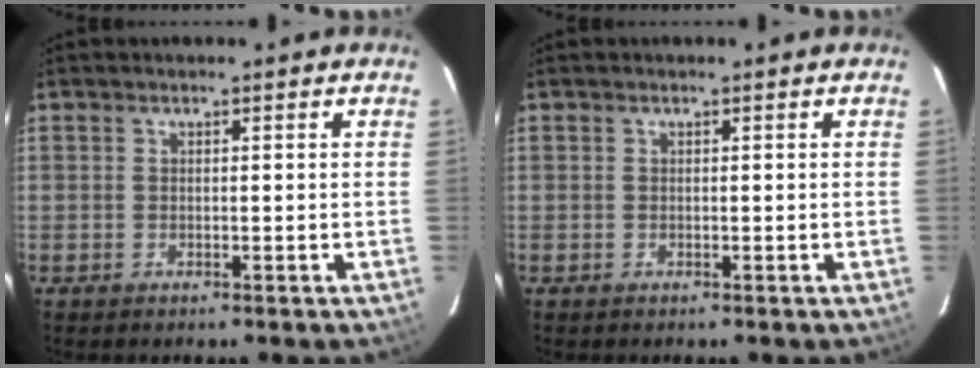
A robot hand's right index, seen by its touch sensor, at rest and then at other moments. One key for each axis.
{"total": 0.0}